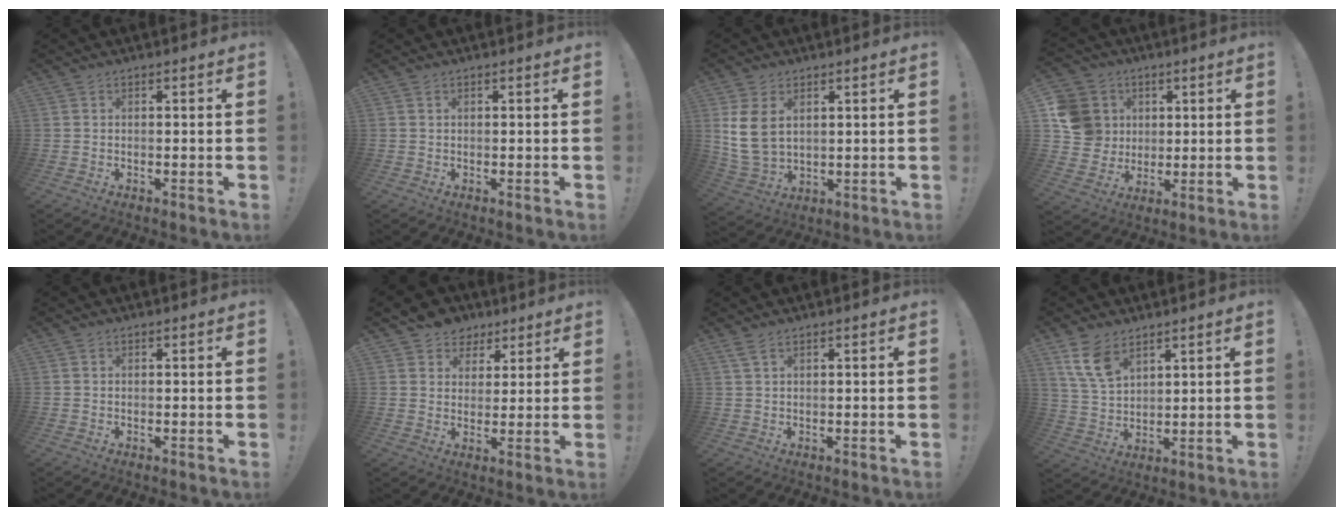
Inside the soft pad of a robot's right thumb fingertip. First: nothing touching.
{"total": 0.0}
{"total": 9.4, "force": [3.2, 6.3, 6.2], "torque": [-0.114, -0.012, 0.062]}
{"total": 13.3, "force": [2.8, 12.2, 4.6], "torque": [-0.069, -0.005, 0.065]}
{"total": 0.0}
{"total": 6.9, "force": [3.7, 5.8, 0.9], "torque": [-0.014, -0.021, 0.075]}
{"total": 2.3, "force": [1.5, 0.7, 1.6], "torque": [-0.041, 0.003, 0.029]}
{"total": 9.8, "force": [6.1, 5.4, 5.3], "torque": [-0.101, -0.023, 0.123]}